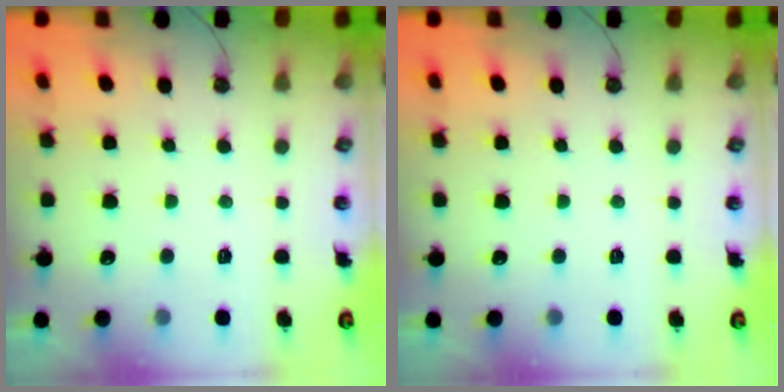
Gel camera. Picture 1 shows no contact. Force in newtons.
{"total": 0.0}